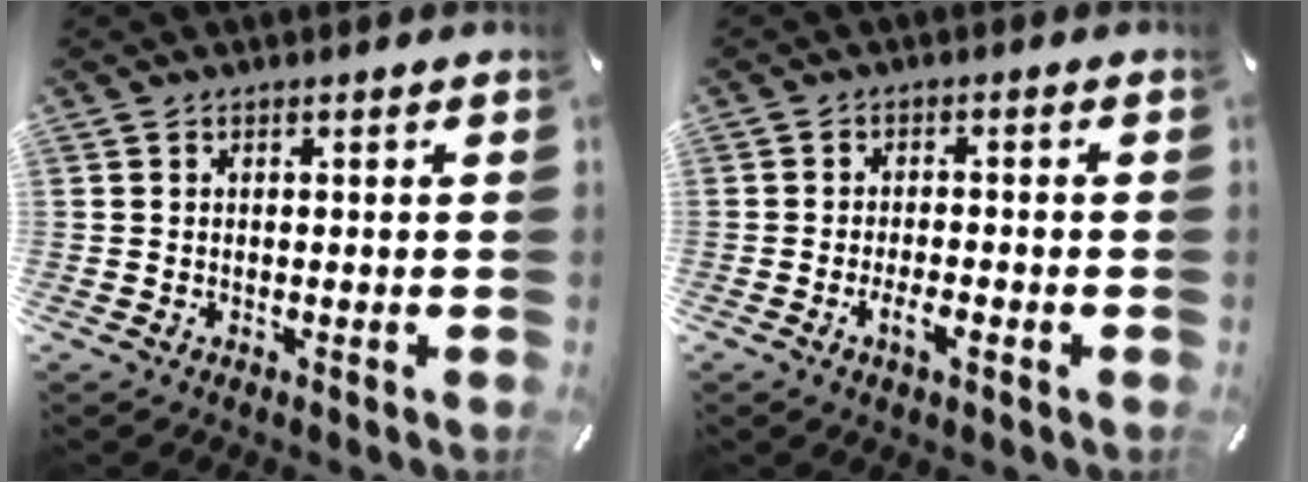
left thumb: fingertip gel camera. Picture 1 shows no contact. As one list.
[{"total": 4.4, "force": [-2.1, 1.7, 3.5], "torque": [-0.061, 0.009, -0.038]}]